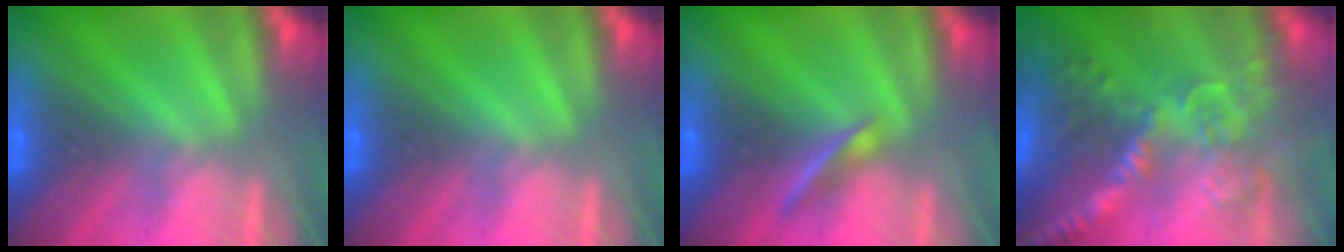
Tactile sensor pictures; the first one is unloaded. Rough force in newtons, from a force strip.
{"total": 0.0}
{"total": 2.3}
{"total": 6.0}